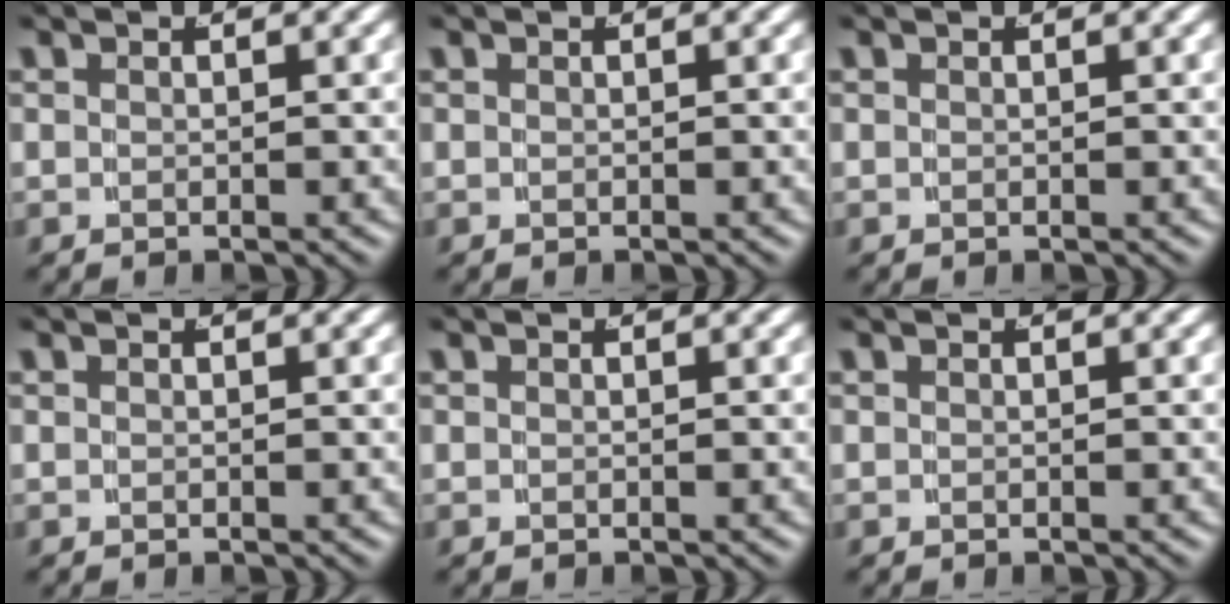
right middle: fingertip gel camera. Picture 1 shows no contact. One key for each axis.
{"total": 0.0}
{"total": 0.0}
{"total": 0.0}
{"total": 0.0}
{"total": 0.0}